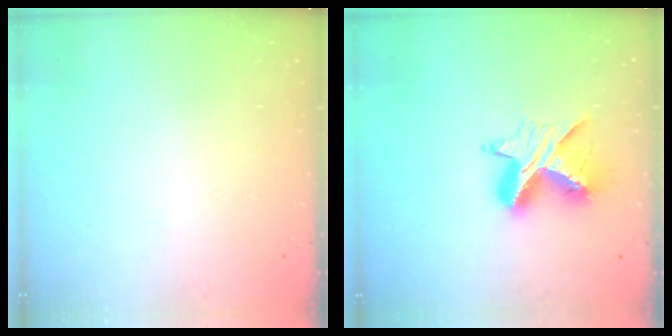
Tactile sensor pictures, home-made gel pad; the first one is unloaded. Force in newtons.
{"total": 10.2, "press": 10.2, "slide": 0.8}